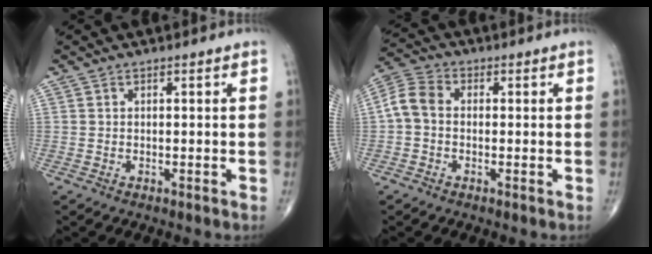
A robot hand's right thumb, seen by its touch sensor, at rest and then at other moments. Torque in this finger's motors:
{"motor_torque": [-0.04, 0.06, 0.19, -0.15, 0.05]}